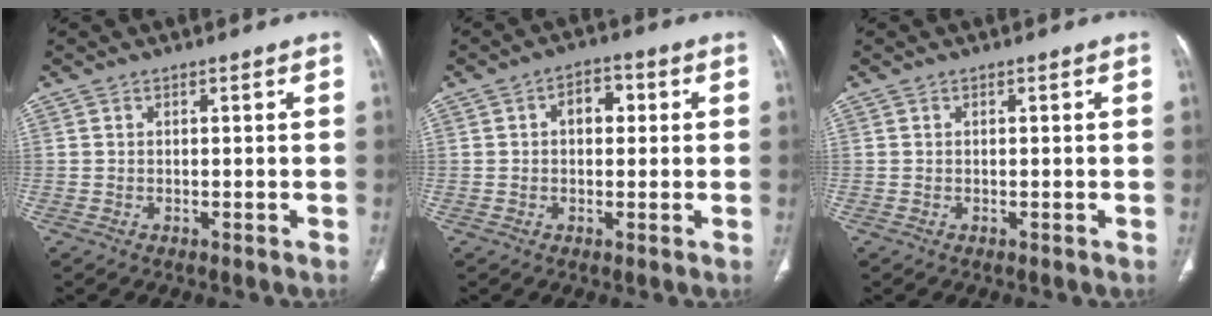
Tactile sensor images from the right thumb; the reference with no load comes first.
{"total": 4.8, "force": [0.8, 3.2, 3.5], "torque": [-0.032, 0.012, 0.006]}
{"total": 0.0}